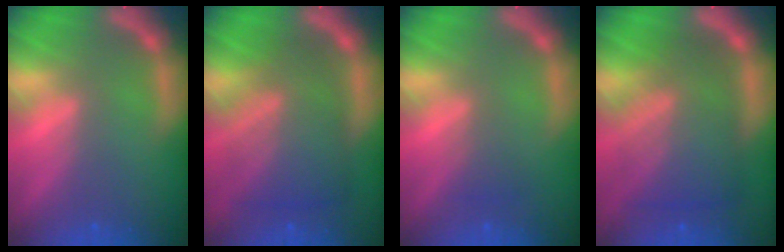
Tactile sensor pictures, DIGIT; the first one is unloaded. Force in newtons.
{"total": 8.7}
{"total": 1.5}
{"total": 9.0}